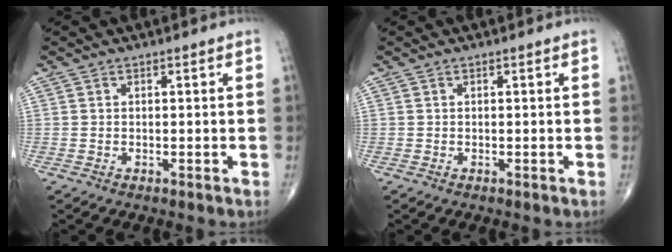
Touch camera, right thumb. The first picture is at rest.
{"total": 0.0}